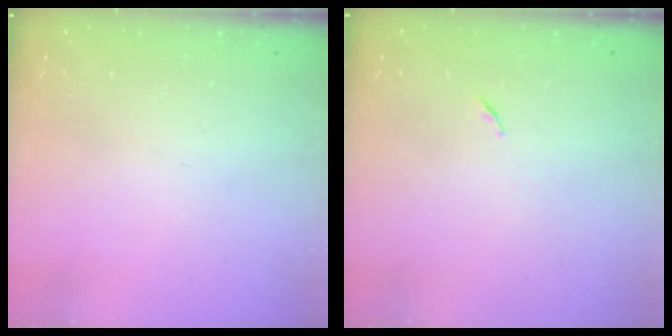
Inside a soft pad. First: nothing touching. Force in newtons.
{"total": 5.3, "press": 4.8, "slide": 2.2}